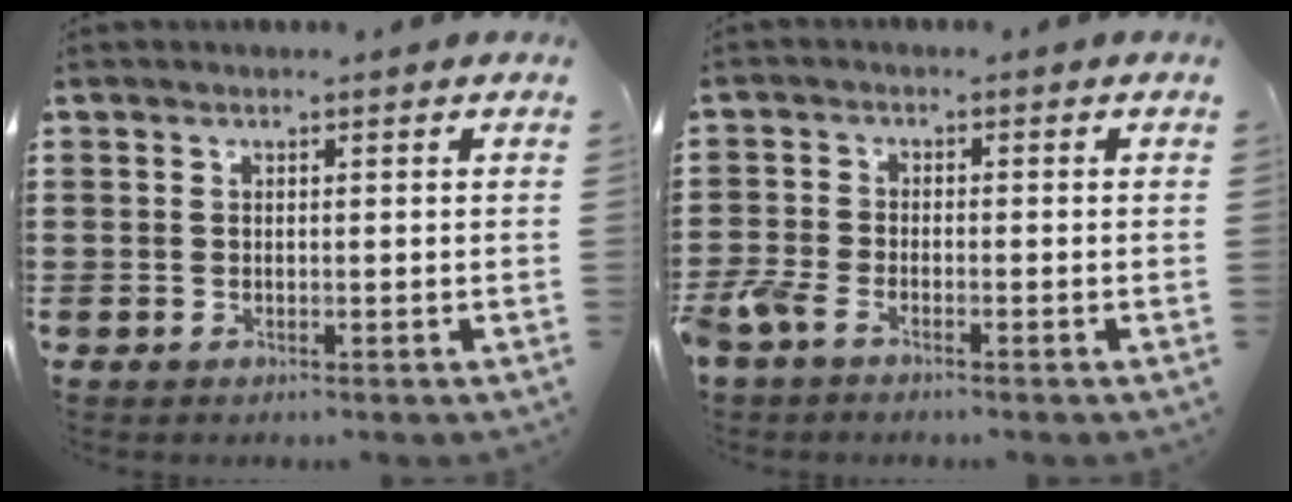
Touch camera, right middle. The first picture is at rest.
{"total": 2.9, "force": [-2.3, 1.0, 1.6], "torque": [-0.062, -0.009, -0.054]}